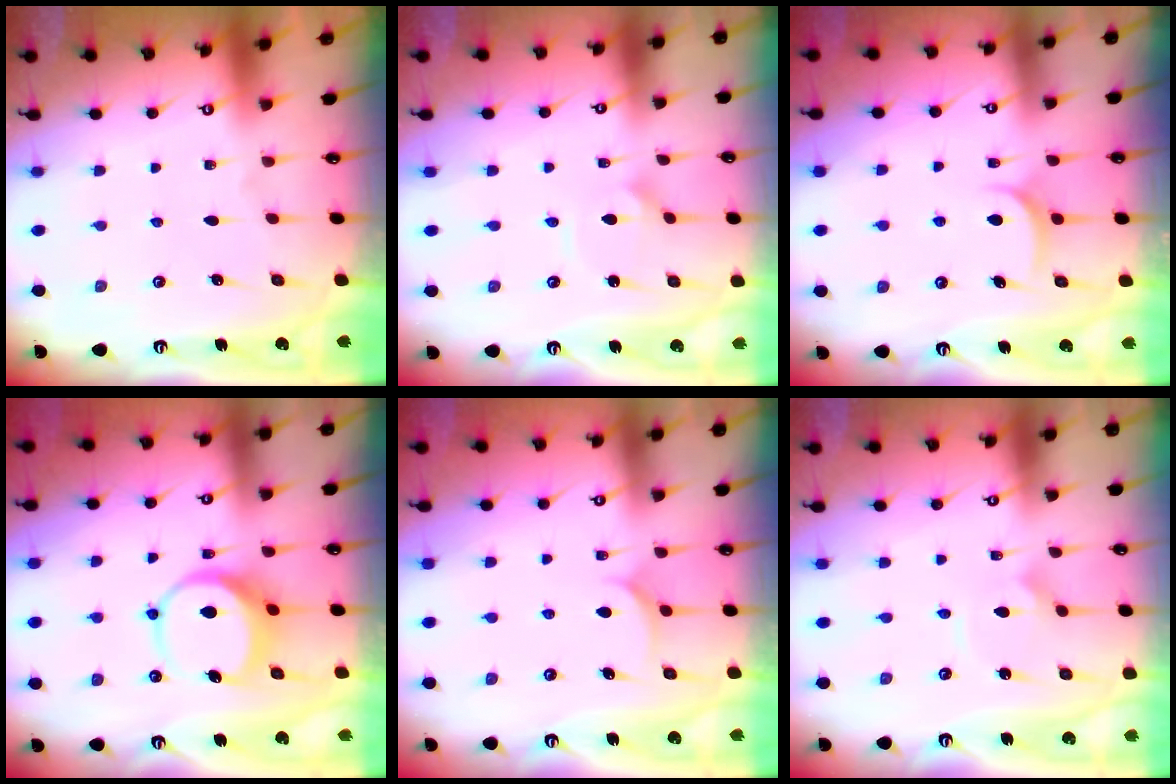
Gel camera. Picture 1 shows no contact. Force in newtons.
{"total": 2.1, "press": 2.1, "slide": 0.1}
{"total": 5.5, "press": 5.5, "slide": 0.3}
{"total": 8.4, "press": 8.3, "slide": 1.2}
{"total": 6.2, "press": 6.2, "slide": 0.6}
{"total": 2.7, "press": 2.7, "slide": 0.1}